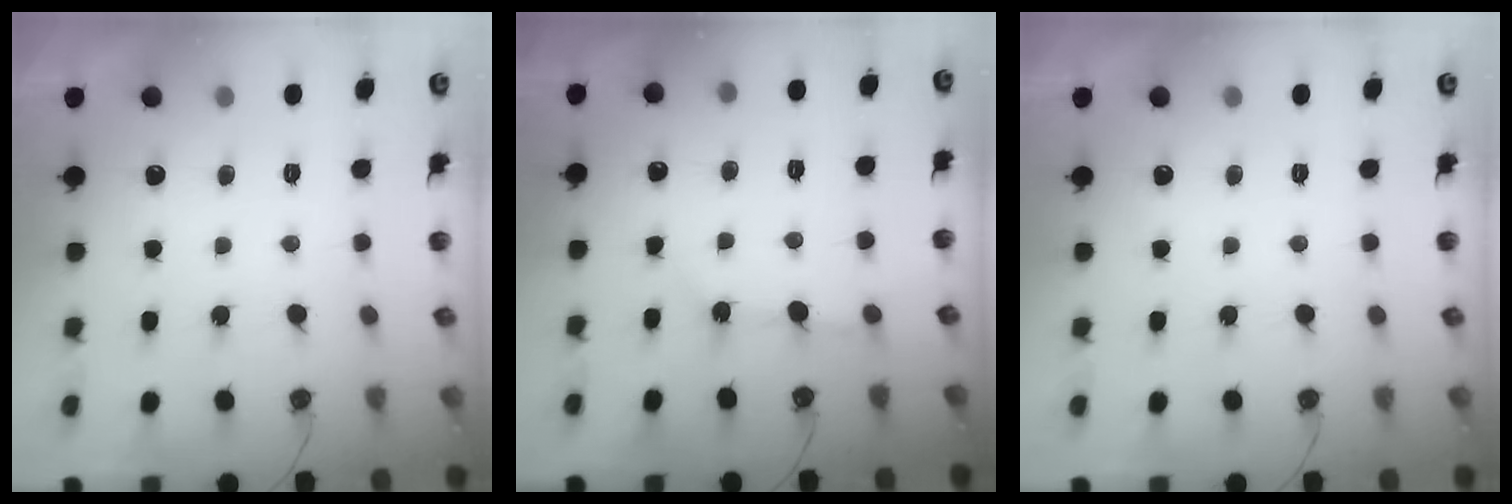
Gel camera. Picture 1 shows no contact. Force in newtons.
{"total": 4.7, "press": 4.7, "slide": 0.5}
{"total": 0.0}